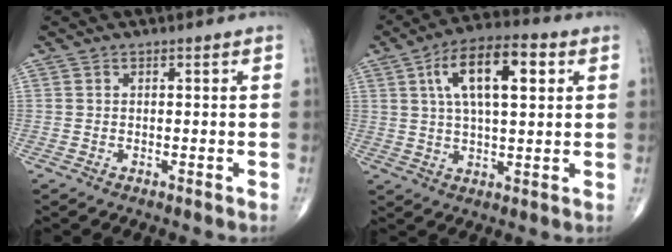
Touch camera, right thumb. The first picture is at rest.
{"total": 13.9, "force": [4.4, 5.7, 12.0], "torque": [-0.191, 0.009, 0.068]}